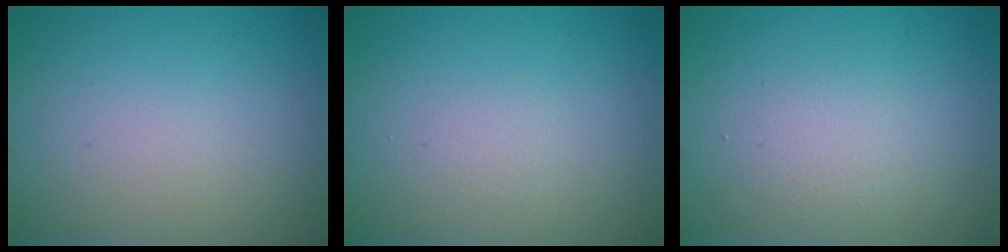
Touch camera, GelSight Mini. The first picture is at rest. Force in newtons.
{"total": 0.0}
{"total": 1.6, "press": 1.6, "slide": 0.1}